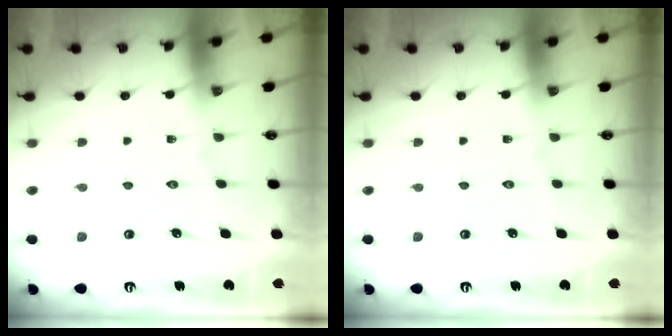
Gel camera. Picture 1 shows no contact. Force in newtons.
{"total": 0.0}